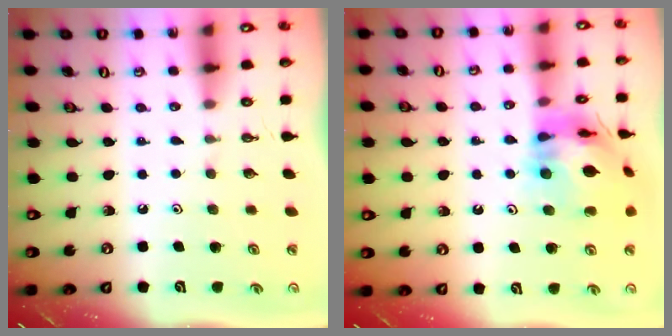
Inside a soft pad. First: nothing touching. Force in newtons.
{"total": 15.1, "press": 15.0, "slide": 1.8}